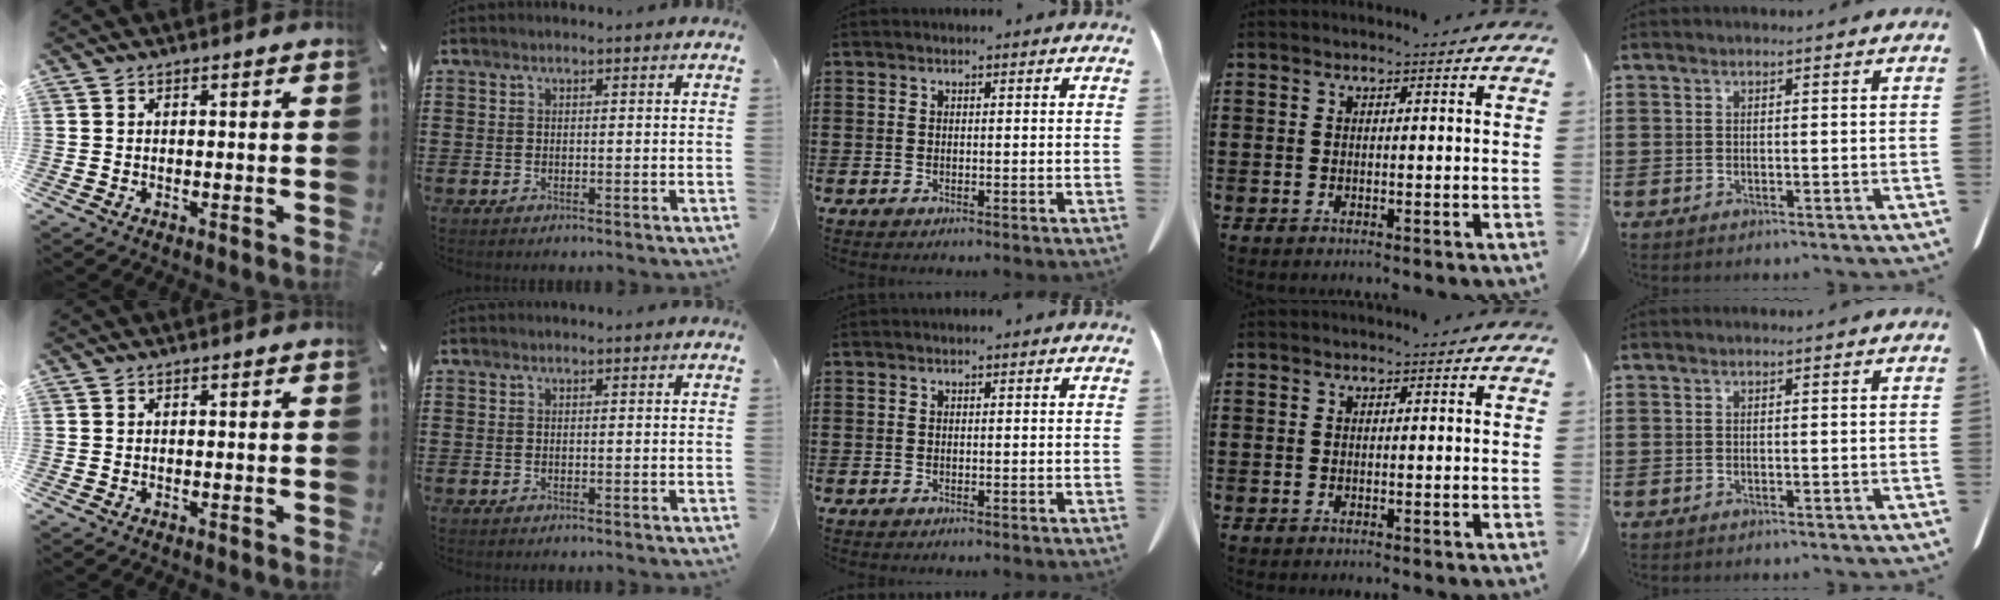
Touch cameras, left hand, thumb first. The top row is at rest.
{}